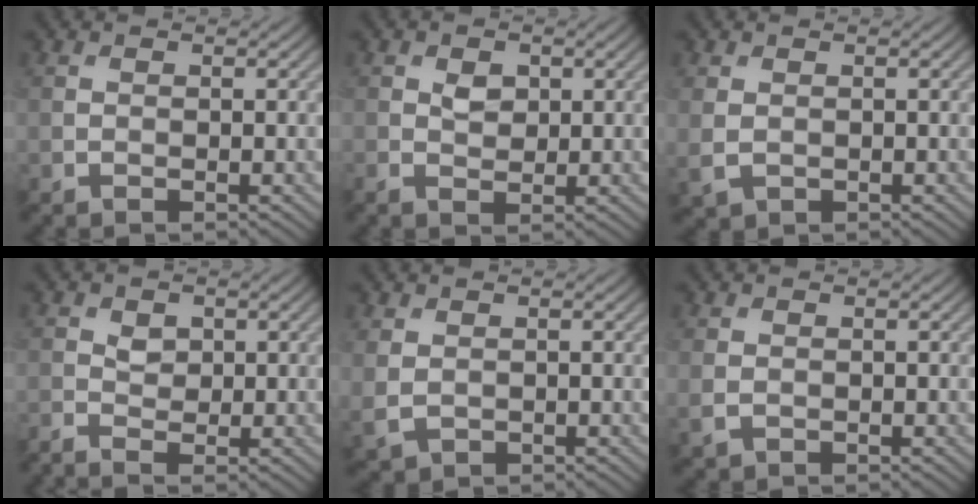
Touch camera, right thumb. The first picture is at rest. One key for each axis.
{"total": 2.1, "fx": 0.6, "fy": 1.6, "fz": 1.3, "tx": -0.027, "ty": -0.003, "tz": 0.009}
{"total": 2.3, "fx": 0.0, "fy": 1.8, "fz": 1.5, "tx": -0.046, "ty": -0.007, "tz": 0.003}
{"total": 1.5, "fx": -0.3, "fy": 1.1, "fz": 1.0, "tx": -0.025, "ty": 0.004, "tz": -0.011}
{"total": 2.6, "fx": 0.2, "fy": 2.0, "fz": 1.6, "tx": -0.052, "ty": -0.009, "tz": 0.008}
{"total": 1.8, "fx": -0.4, "fy": 1.4, "fz": 1.1, "tx": -0.036, "ty": -0.007, "tz": -0.005}